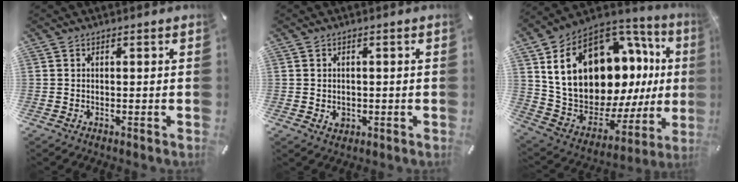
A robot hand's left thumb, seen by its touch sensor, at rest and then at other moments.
{"total": 2.1, "force": [-0.3, 1.8, 1.0], "torque": [-0.010, 0.000, -0.008]}
{"total": 26.8, "force": [7.7, 16.5, 19.7], "torque": [-0.356, -0.068, 0.161]}